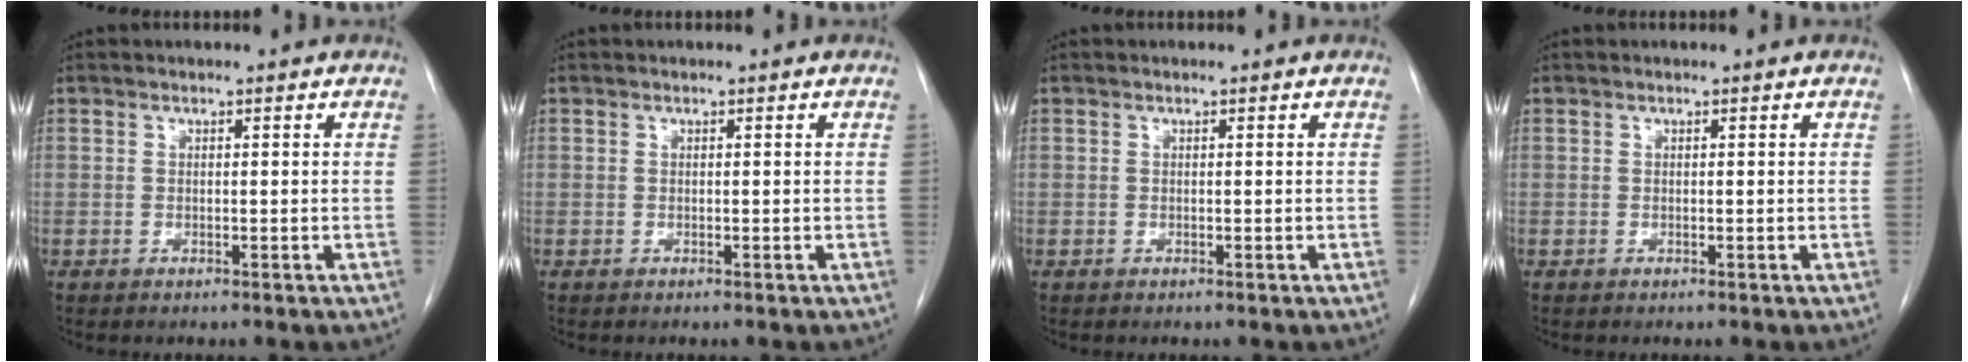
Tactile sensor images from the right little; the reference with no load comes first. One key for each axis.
{"total": 0.0}
{"total": 0.0}
{"total": 0.0}